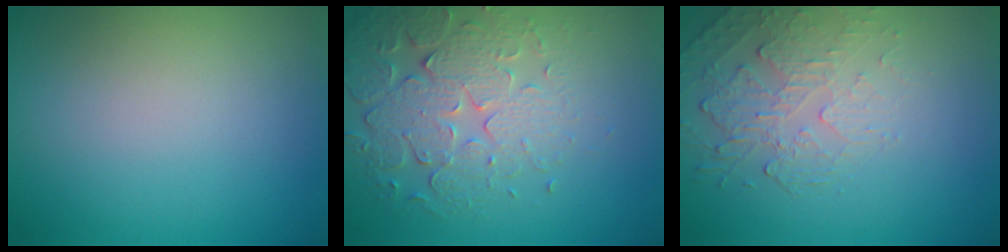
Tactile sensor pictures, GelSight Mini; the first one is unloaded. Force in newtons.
{"total": 5.0, "press": 4.4, "slide": 2.3}
{"total": 2.2, "press": 1.4, "slide": 1.7}